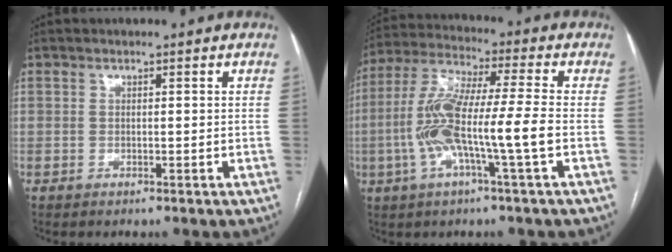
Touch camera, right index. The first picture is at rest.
{"total": 12.4, "force": [-2.8, 0.2, 12.1], "torque": [-0.253, 0.011, -0.059]}